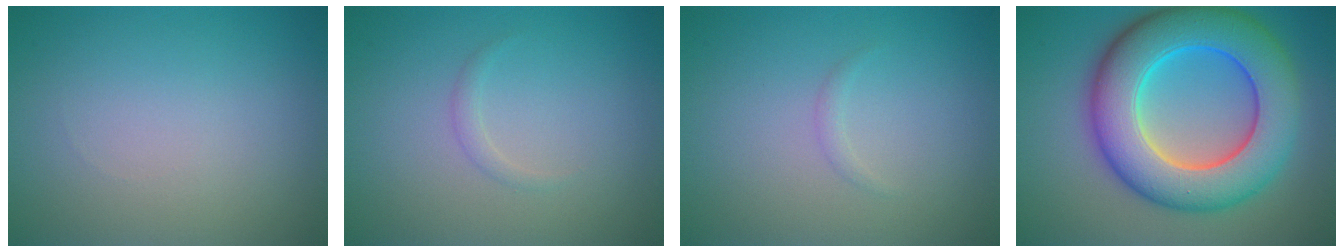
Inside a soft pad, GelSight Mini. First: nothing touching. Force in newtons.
{"total": 0.7, "press": 0.7, "slide": 0.0}
{"total": 0.6, "press": 0.6, "slide": 0.0}
{"total": 11.6, "press": 11.6, "slide": 0.2}